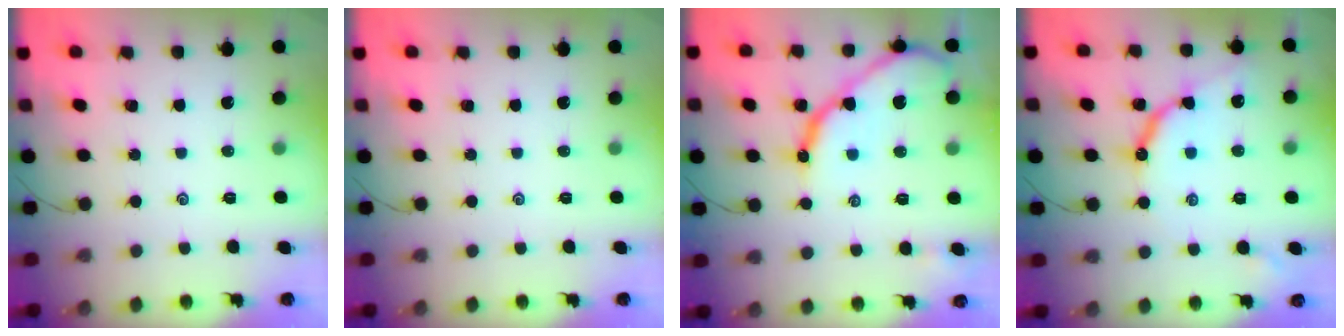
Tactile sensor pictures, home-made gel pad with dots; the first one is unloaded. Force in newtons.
{"total": 0.0}
{"total": 13.3, "press": 13.3, "slide": 1.3}
{"total": 9.3, "press": 9.3, "slide": 0.8}